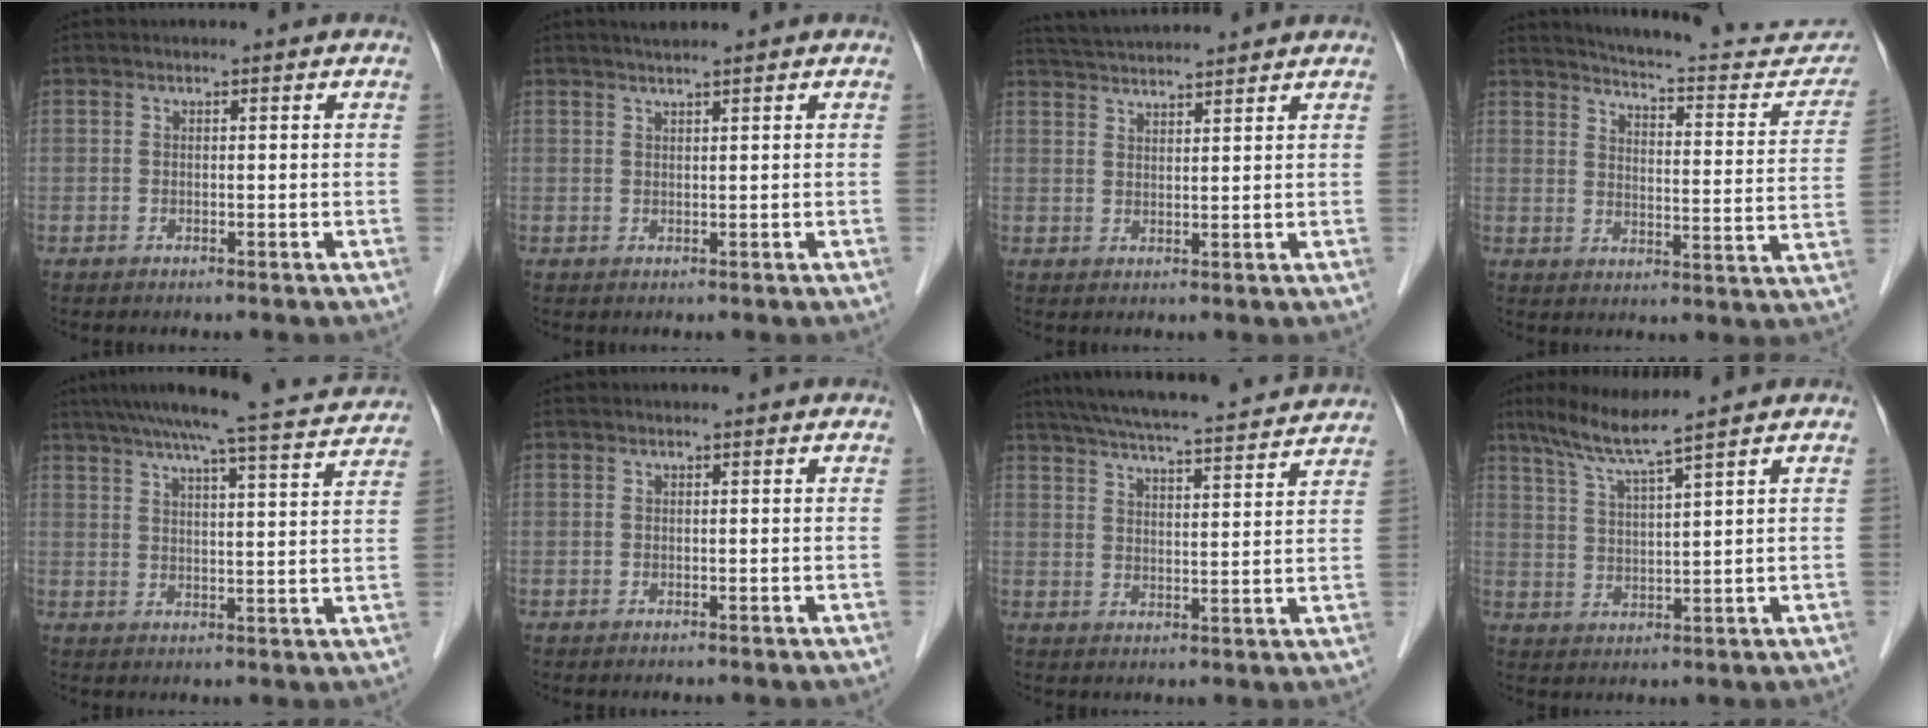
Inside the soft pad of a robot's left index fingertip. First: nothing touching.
{"total": 2.1, "force": [1.8, -0.2, 1.1], "torque": [-0.016, 0.010, 0.032]}
{"total": 8.3, "force": [7.9, -0.4, 2.5], "torque": [-0.050, 0.033, 0.126]}
{"total": 20.0, "force": [18.8, 3.1, 5.9], "torque": [-0.065, -0.058, 0.222]}
{"total": 17.1, "force": [15.5, 0.1, 7.3], "torque": [-0.119, 0.001, 0.200]}
{"total": 0.0}
{"total": 19.9, "force": [18.1, 1.3, 8.1], "torque": [-0.137, 0.023, 0.250]}
{"total": 6.5, "force": [5.1, -1.3, 3.9], "torque": [-0.081, -0.003, 0.100]}